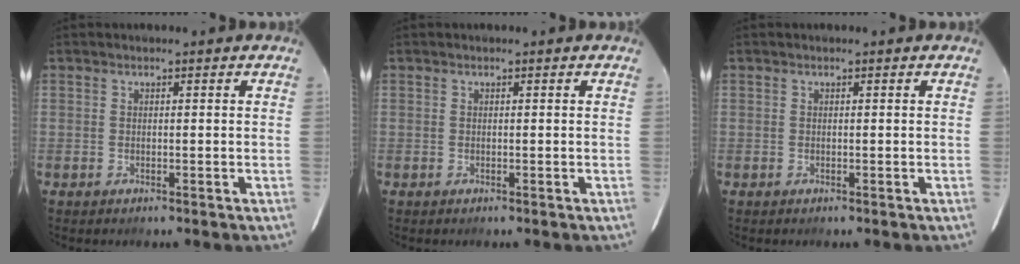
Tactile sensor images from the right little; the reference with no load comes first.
{"total": 0.0}
{"total": 0.0}